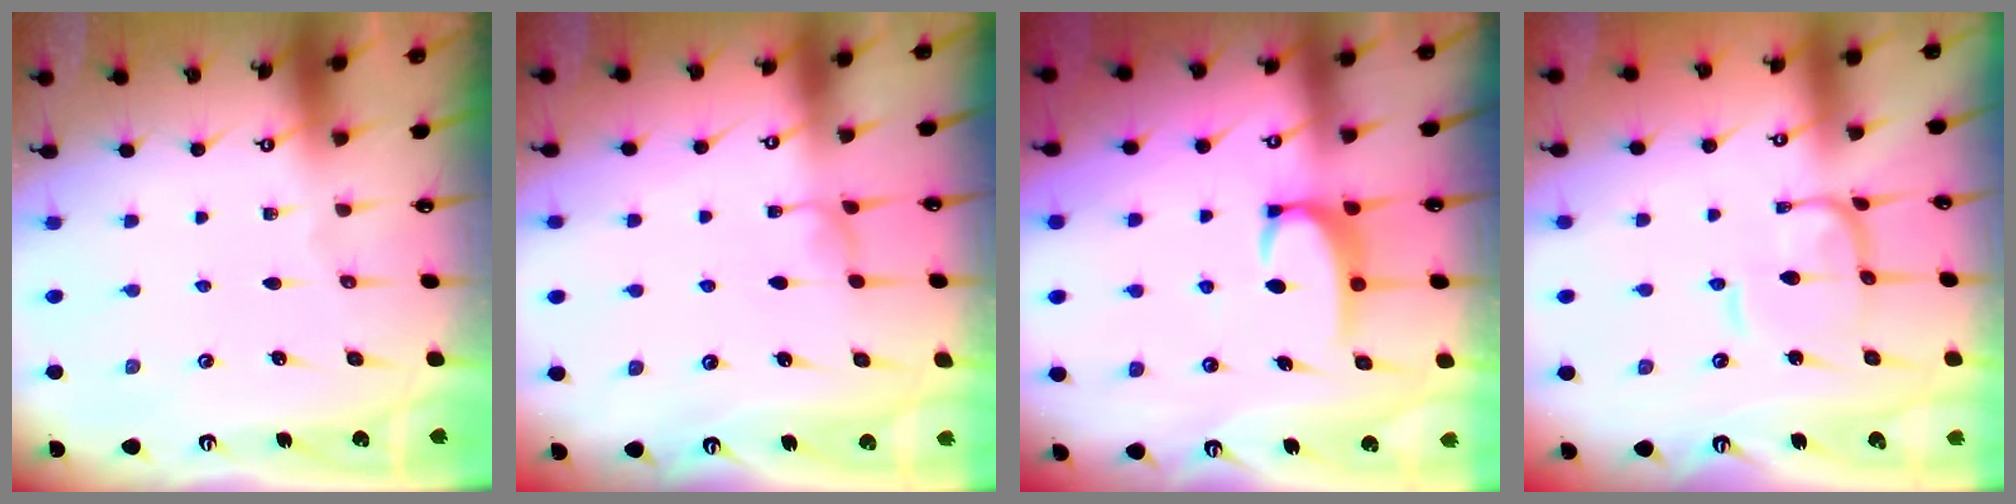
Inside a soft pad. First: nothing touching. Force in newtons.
{"total": 0.8, "press": 0.0, "slide": 0.8}
{"total": 3.1, "press": 3.1, "slide": 0.3}
{"total": 2.2, "press": 2.2, "slide": 0.5}